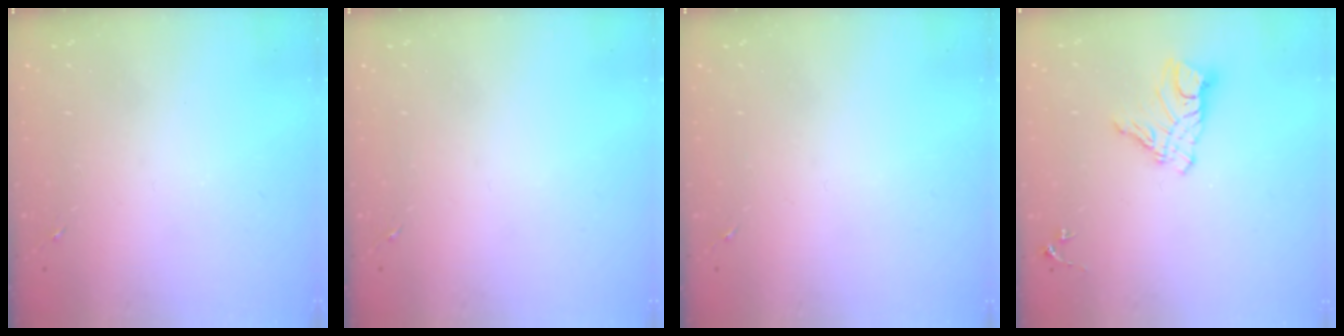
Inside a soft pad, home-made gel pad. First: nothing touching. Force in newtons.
{"total": 0.0}
{"total": 0.0}
{"total": 11.3, "press": 11.2, "slide": 0.9}